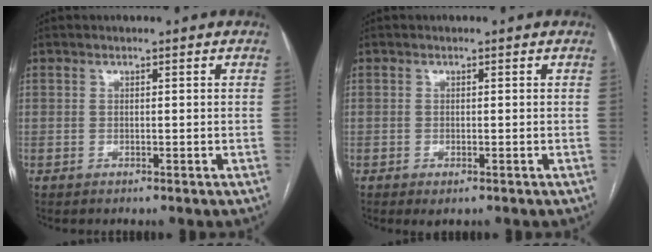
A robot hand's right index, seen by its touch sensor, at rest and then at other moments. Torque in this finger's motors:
{"motor_torque": [0.14, 0.10, 0.12, 0.01]}